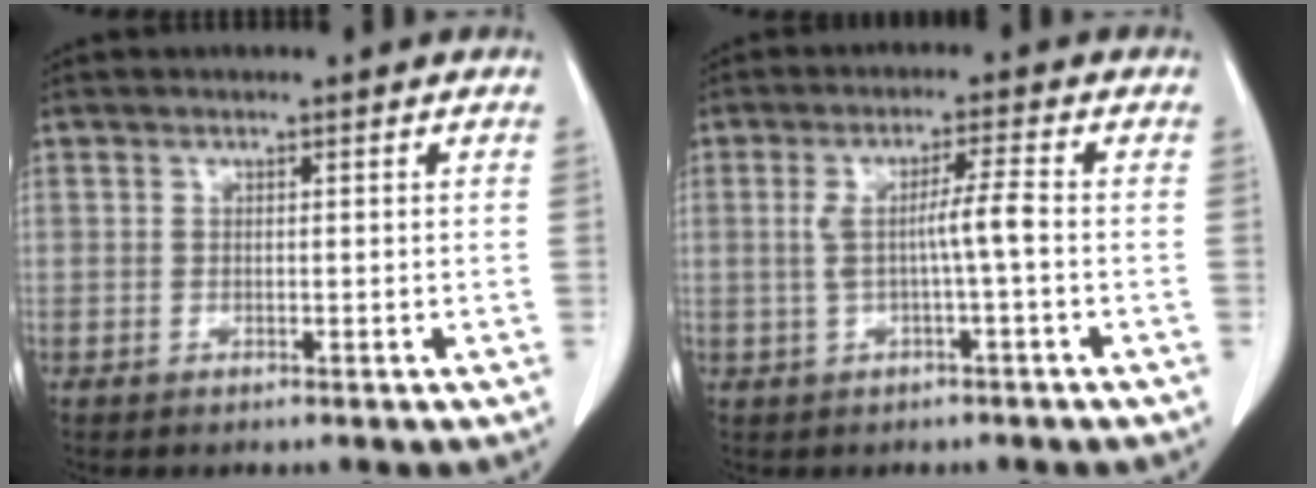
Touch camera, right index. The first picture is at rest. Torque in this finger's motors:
{"motor_torque": [0.65, -0.18, 0.43, 0.10]}